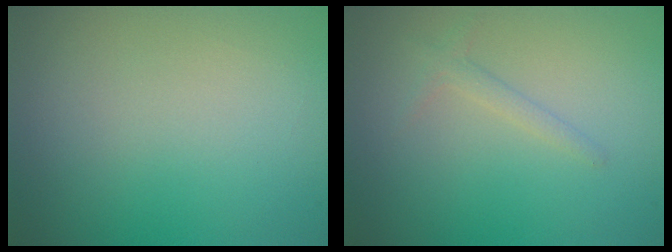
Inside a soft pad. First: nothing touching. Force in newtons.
{"total": 1.0, "press": 1.0, "slide": 0.0}